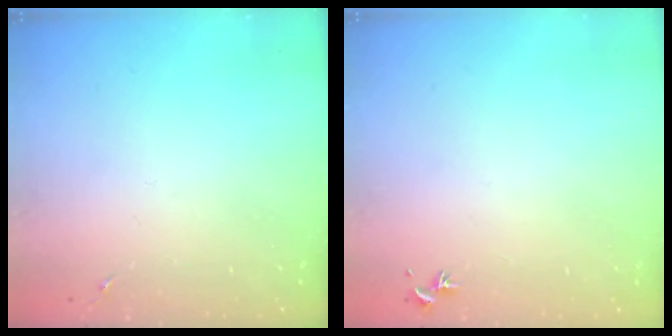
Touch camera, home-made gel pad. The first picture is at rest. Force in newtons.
{"total": 0.7, "press": 0.5, "slide": 0.4}